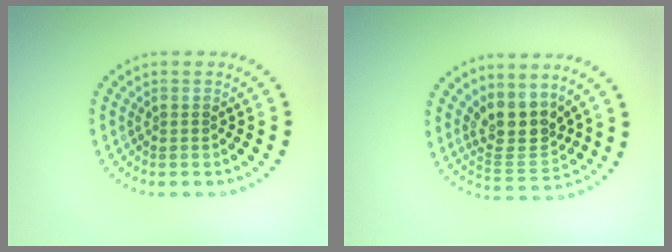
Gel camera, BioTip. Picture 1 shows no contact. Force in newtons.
{"total": 3.9, "press": 3.4, "slide": 1.9}